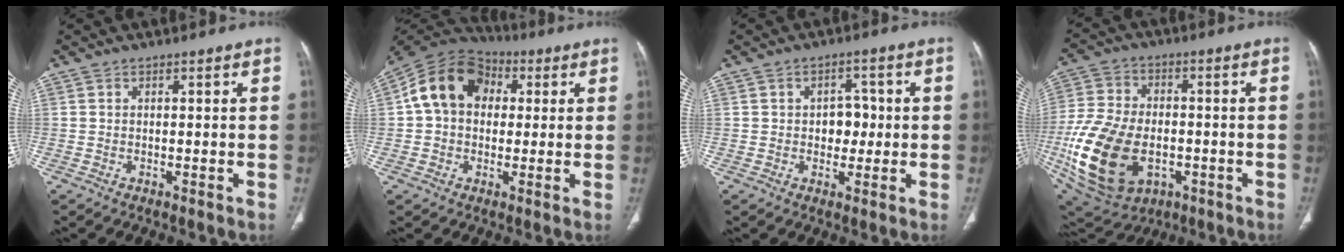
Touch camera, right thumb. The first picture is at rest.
{"total": 13.9, "force": [2.5, 10.7, 8.5], "torque": [-0.134, 0.030, 0.030]}
{"total": 5.1, "force": [0.0, 3.8, 3.3], "torque": [-0.016, 0.008, 0.000]}
{"total": 22.8, "force": [-5.5, 14.7, 16.5], "torque": [-0.338, 0.003, -0.073]}